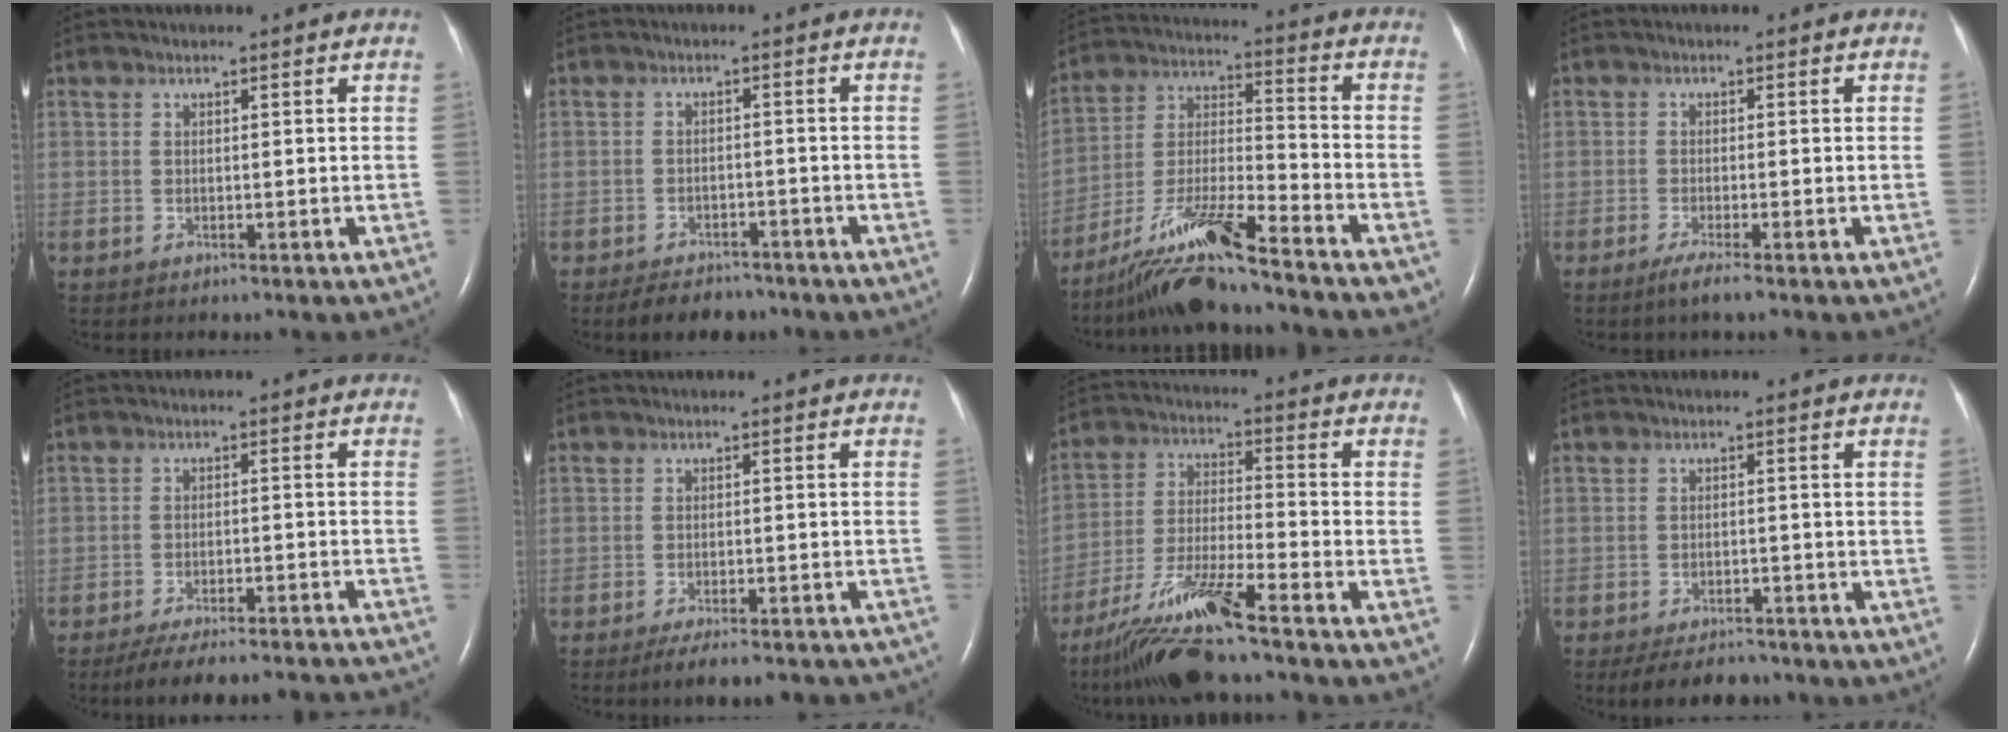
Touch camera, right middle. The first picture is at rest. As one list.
[{"total": 5.8, "force": [-4.8, 2.6, 2.0], "torque": [-0.032, -0.001, -0.068]}, {"total": 16.3, "force": [-12.8, 1.3, 10.0], "torque": [-0.206, -0.022, -0.232]}, {"total": 2.5, "force": [-1.7, -0.2, 1.9], "torque": [-0.042, -0.009, -0.035]}, {"total": 19.4, "force": [-18.1, 1.3, 6.9], "torque": [-0.080, -0.018, -0.235]}, {"total": 13.7, "force": [-12.3, 2.8, 5.3], "torque": [-0.063, 0.005, -0.148]}, {"total": 13.8, "force": [-10.7, 0.3, 8.8], "torque": [-0.178, -0.026, -0.194]}, {"total": 6.9, "force": [-6.0, 2.6, 2.4], "torque": [-0.033, -0.006, -0.088]}]